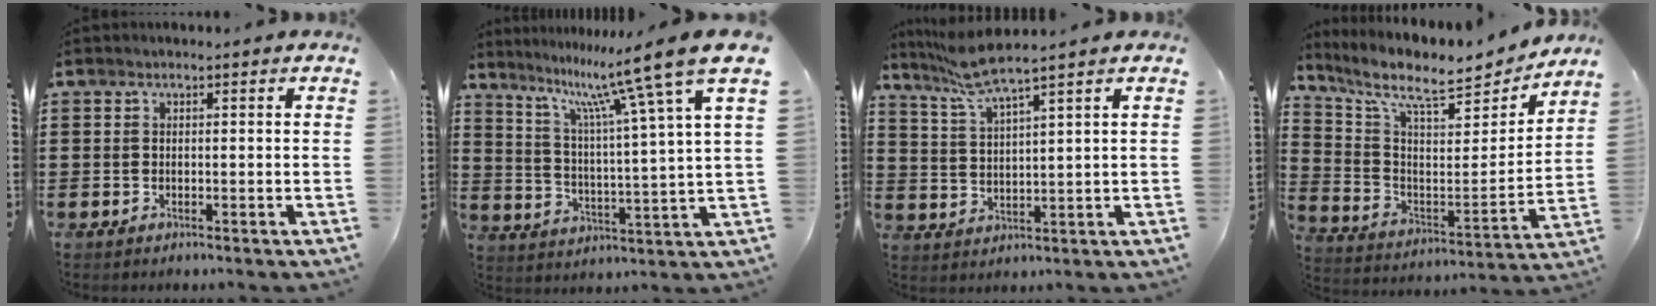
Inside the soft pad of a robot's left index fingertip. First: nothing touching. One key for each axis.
{"total": 12.4, "fx": 9.4, "fy": -0.3, "fz": 8.0, "tx": -0.156, "ty": -0.063, "tz": 0.143}
{"total": 6.1, "fx": 5.0, "fy": -0.2, "fz": 3.4, "tx": -0.084, "ty": -0.013, "tz": 0.088}
{"total": 9.8, "fx": 8.2, "fy": 2.0, "fz": 4.9, "tx": -0.118, "ty": -0.063, "tz": 0.133}